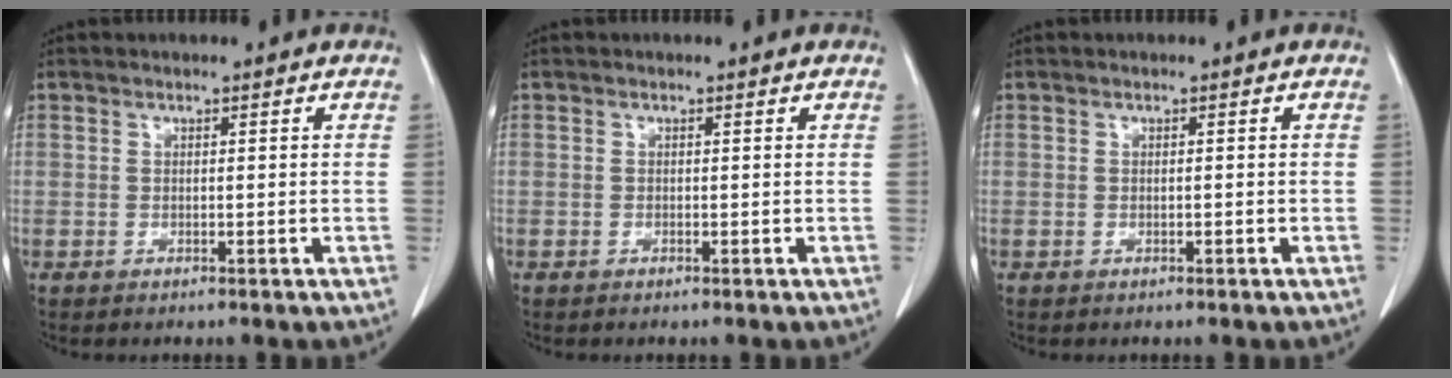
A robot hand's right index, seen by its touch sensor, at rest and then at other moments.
{"total": 0.0}
{"total": 0.0}